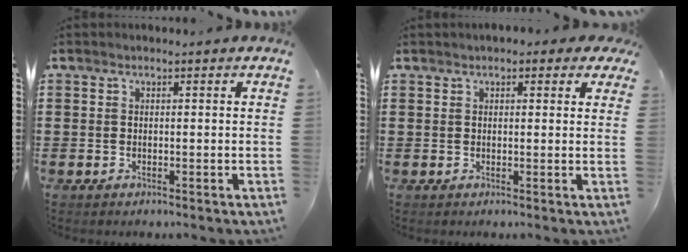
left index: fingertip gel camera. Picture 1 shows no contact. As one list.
[{"total": 1.4, "force": [0.9, 0.9, 0.6], "torque": [-0.017, 0.008, 0.015]}]